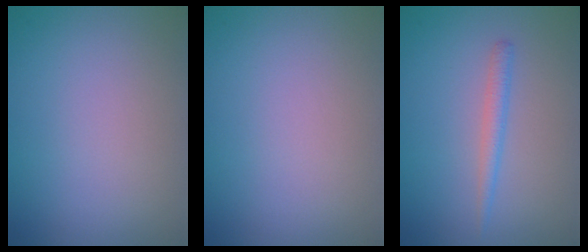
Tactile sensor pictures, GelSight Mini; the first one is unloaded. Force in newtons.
{"total": 0.0}
{"total": 1.5, "press": 1.5, "slide": 0.1}